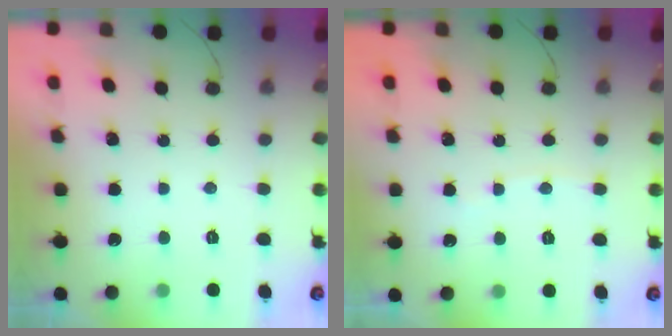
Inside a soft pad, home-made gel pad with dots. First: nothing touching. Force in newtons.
{"total": 2.1, "press": 2.0, "slide": 0.3}